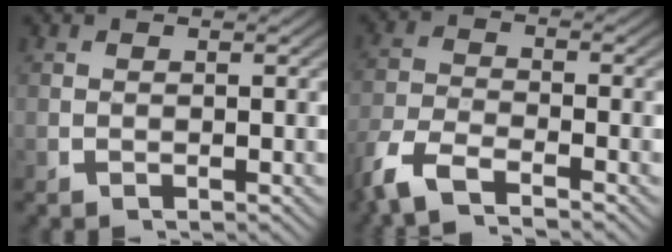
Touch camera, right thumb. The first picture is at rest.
{"total": 6.0, "force": [-4.3, 2.8, 3.2], "torque": [-0.078, -0.019, -0.070]}